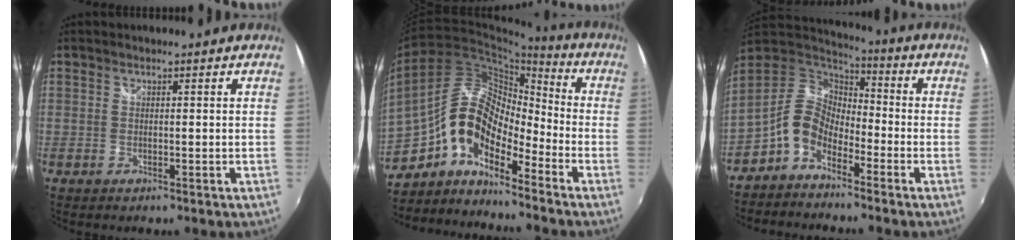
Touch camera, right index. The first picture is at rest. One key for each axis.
{"total": 13.3, "fx": -7.4, "fy": 6.2, "fz": 9.0, "tx": -0.159, "ty": 0.019, "tz": -0.157}
{"total": 10.1, "fx": -5.6, "fy": 6.4, "fz": 5.4, "tx": -0.112, "ty": 0.026, "tz": -0.119}